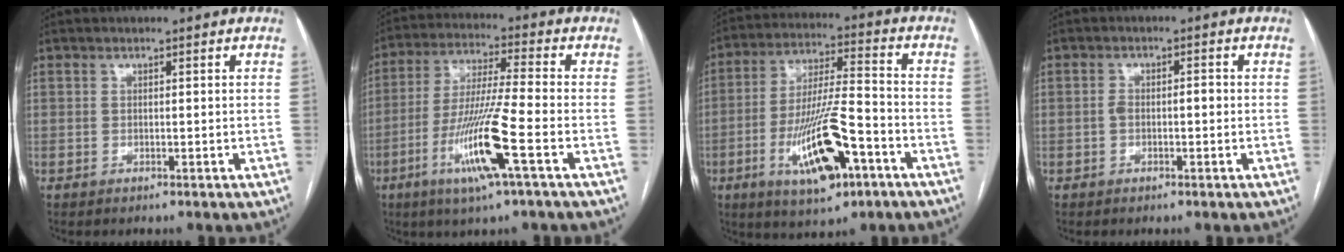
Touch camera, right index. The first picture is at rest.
{"total": 13.0, "force": [-5.2, -0.5, 12.0], "torque": [-0.242, -0.019, -0.100]}
{"total": 15.1, "force": [-6.4, 3.4, 13.2], "torque": [-0.252, -0.008, -0.104]}
{"total": 2.3, "force": [-0.4, 1.1, 2.0], "torque": [-0.038, 0.013, -0.004]}